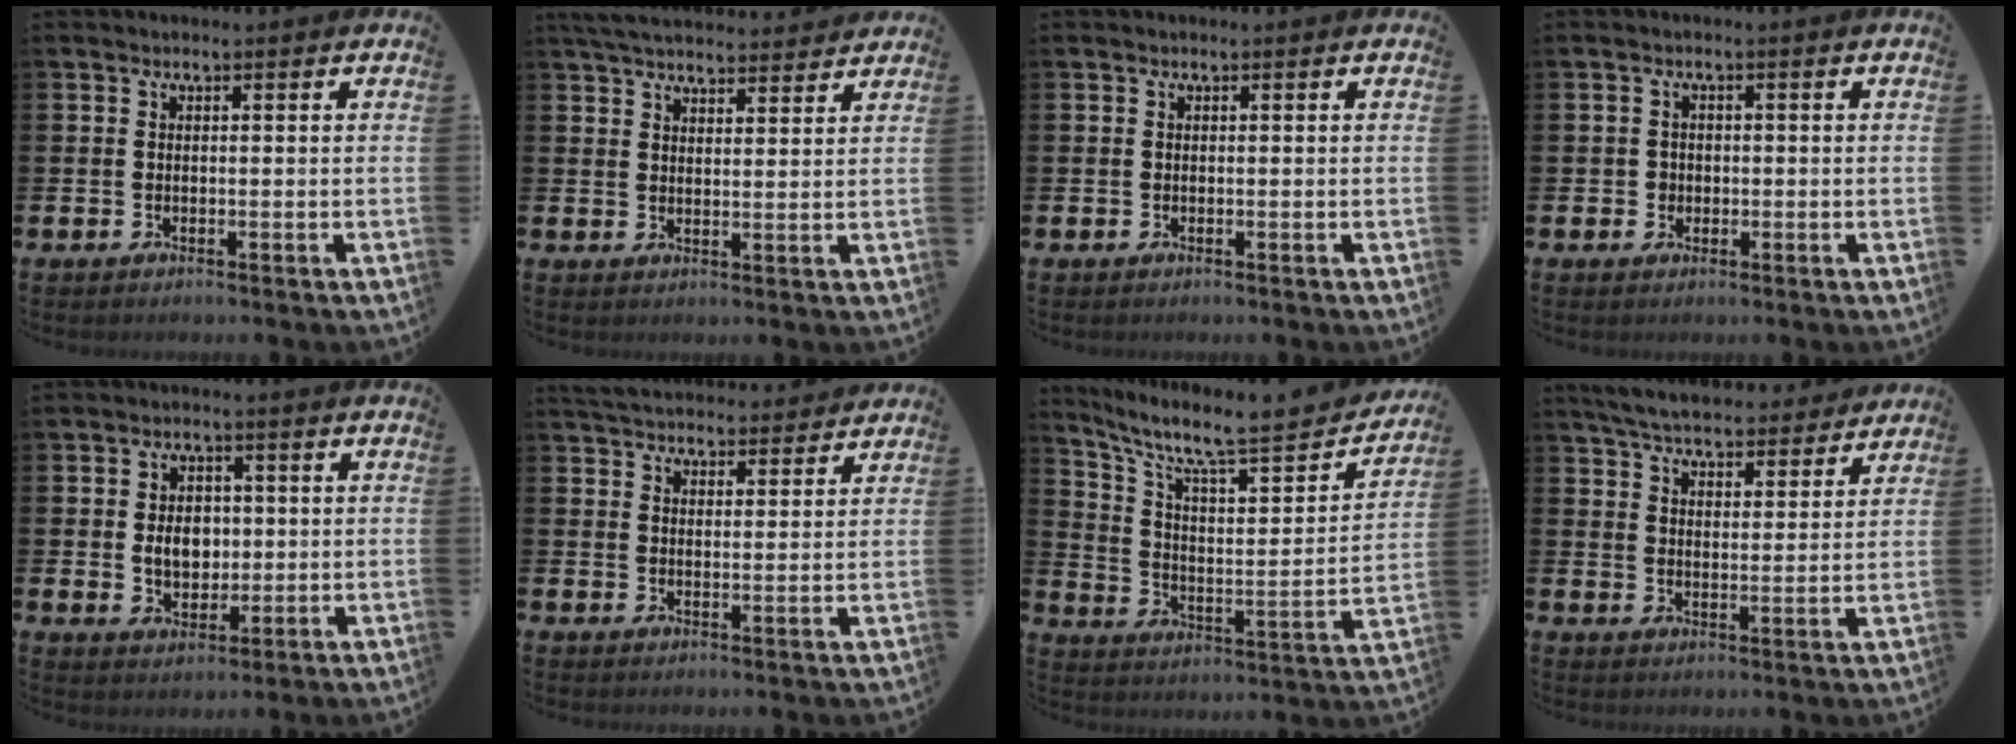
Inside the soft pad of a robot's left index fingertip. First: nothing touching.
{"total": 5.1, "force": [4.9, 0.9, 0.9], "torque": [-0.035, -0.020, 0.090]}
{"total": 0.0}
{"total": 1.5, "force": [0.1, 1.5, 0.2], "torque": [0.007, 0.002, -0.005]}
{"total": 4.6, "force": [0.4, 3.6, 2.9], "torque": [-0.043, 0.005, -0.002]}
{"total": 4.8, "force": [4.8, 0.9, 0.2], "torque": [-0.014, -0.029, 0.085]}
{"total": 8.9, "force": [7.0, 2.3, 5.0], "torque": [-0.105, -0.059, 0.106]}
{"total": 6.2, "force": [6.0, 1.1, 1.2], "torque": [-0.040, -0.038, 0.104]}